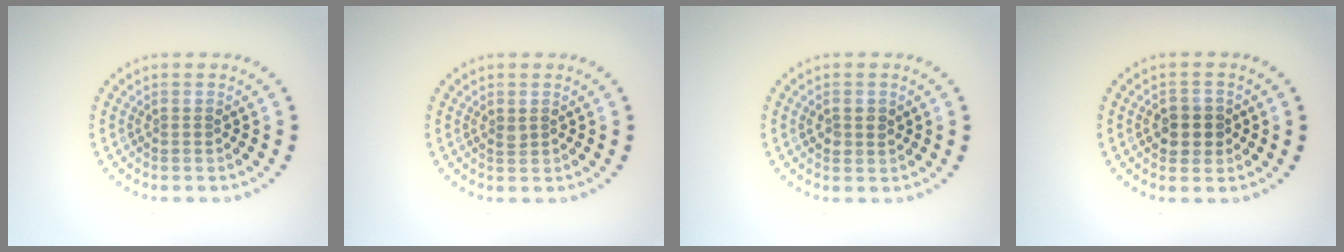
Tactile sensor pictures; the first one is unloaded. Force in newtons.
{"total": 0.6, "press": 0.6, "slide": 0.2}
{"total": 1.5, "press": 1.5, "slide": 0.4}
{"total": 2.5, "press": 2.5, "slide": 0.6}